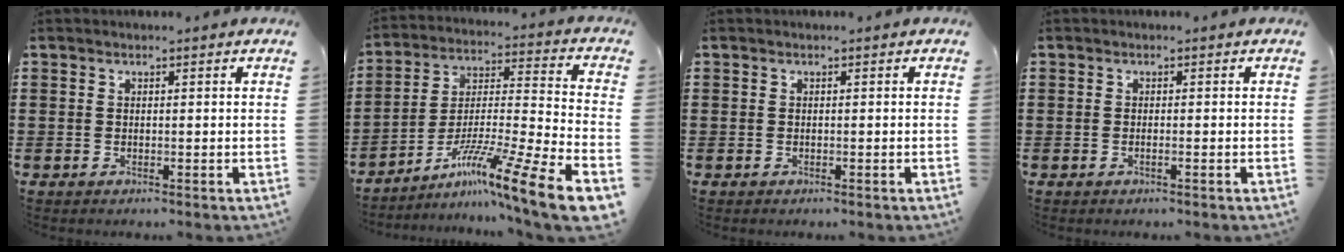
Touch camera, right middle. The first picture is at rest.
{"total": 12.0, "force": [-8.4, -0.4, 8.6], "torque": [-0.148, -0.004, -0.163]}
{"total": 0.8, "force": [-0.7, 0.3, 0.2], "torque": [-0.005, 0.001, -0.015]}
{"total": 0.9, "force": [-0.7, 0.1, 0.5], "torque": [-0.012, -0.002, -0.013]}